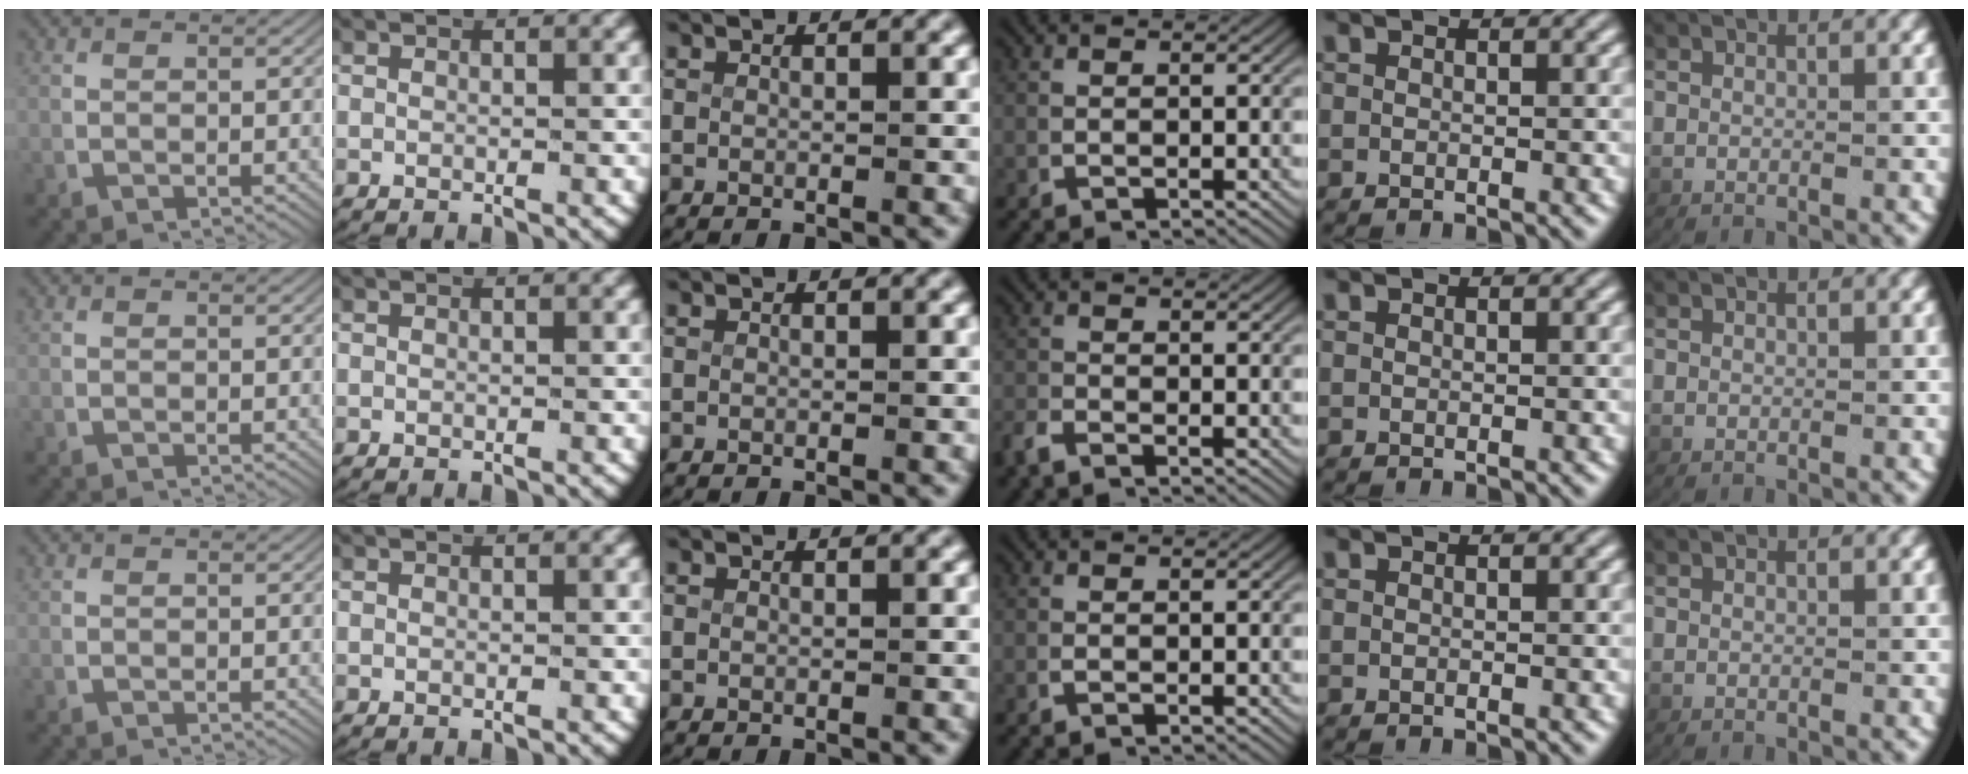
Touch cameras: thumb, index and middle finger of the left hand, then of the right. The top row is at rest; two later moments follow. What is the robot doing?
{"motion": "lift_and_place", "object": "paper"}